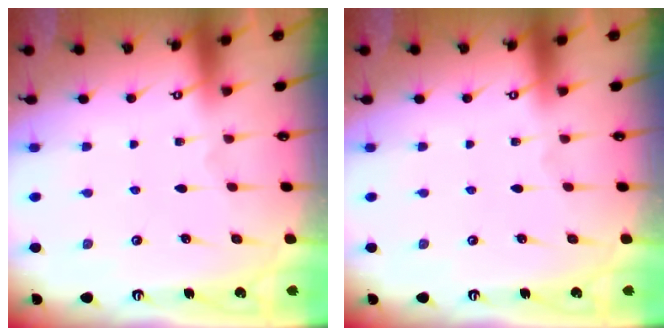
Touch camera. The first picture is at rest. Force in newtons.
{"total": 0.0}